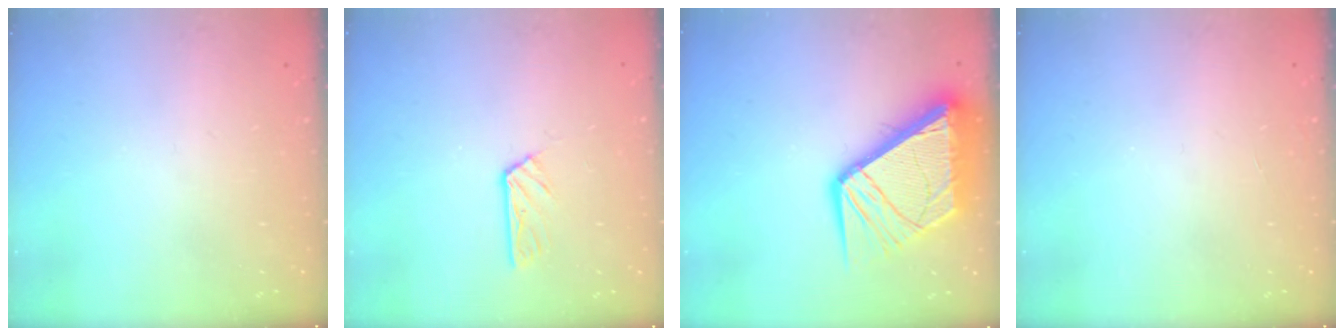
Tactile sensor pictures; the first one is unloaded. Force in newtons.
{"total": 4.0, "press": 4.0, "slide": 0.2}
{"total": 20.5, "press": 20.4, "slide": 2.4}
{"total": 0.0}